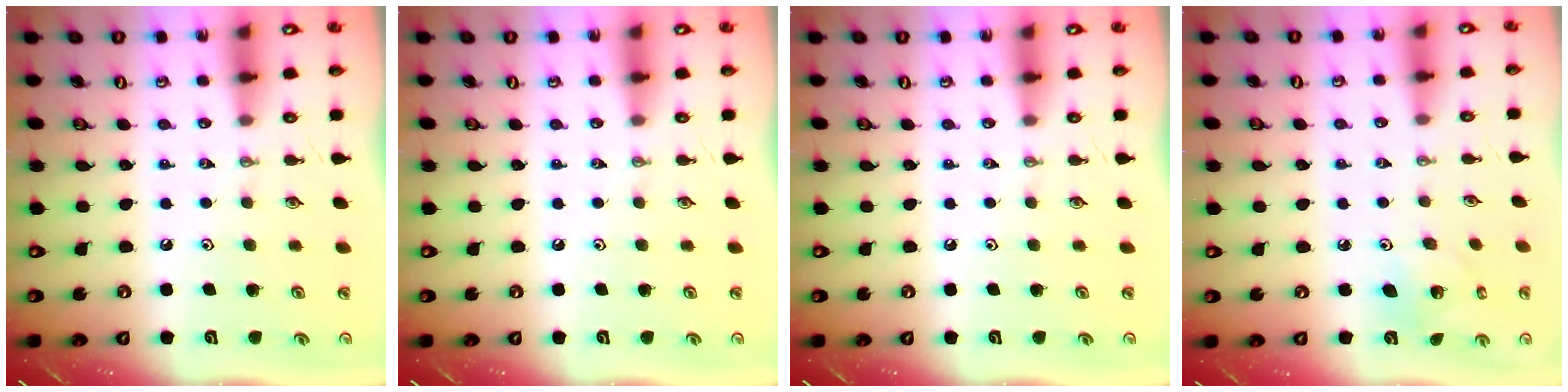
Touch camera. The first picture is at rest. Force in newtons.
{"total": 0.0}
{"total": 0.0}
{"total": 4.0, "press": 4.0, "slide": 0.4}